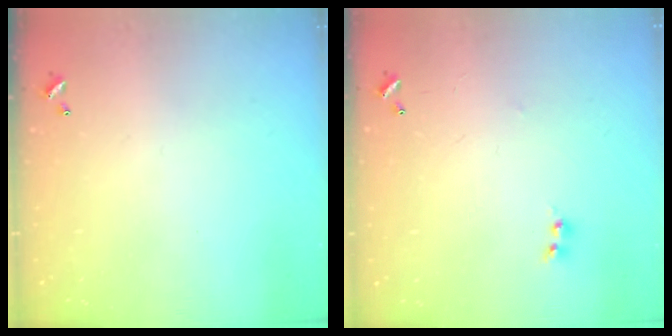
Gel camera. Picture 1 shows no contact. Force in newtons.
{"total": 1.8, "press": 1.8, "slide": 0.3}